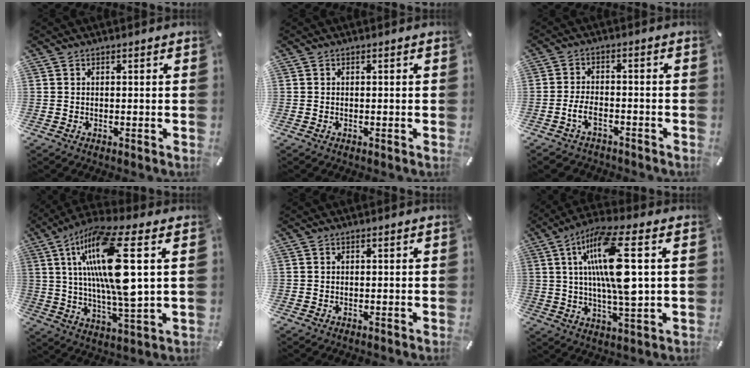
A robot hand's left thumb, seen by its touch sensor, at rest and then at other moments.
{"total": 0.0}
{"total": 5.5, "force": [-2.7, 3.3, 3.5], "torque": [-0.076, 0.013, -0.053]}
{"total": 19.1, "force": [5.1, 4.3, 18.0], "torque": [-0.368, -0.020, 0.063]}
{"total": 0.0}
{"total": 16.7, "force": [3.6, 4.1, 15.8], "torque": [-0.325, -0.010, 0.046]}